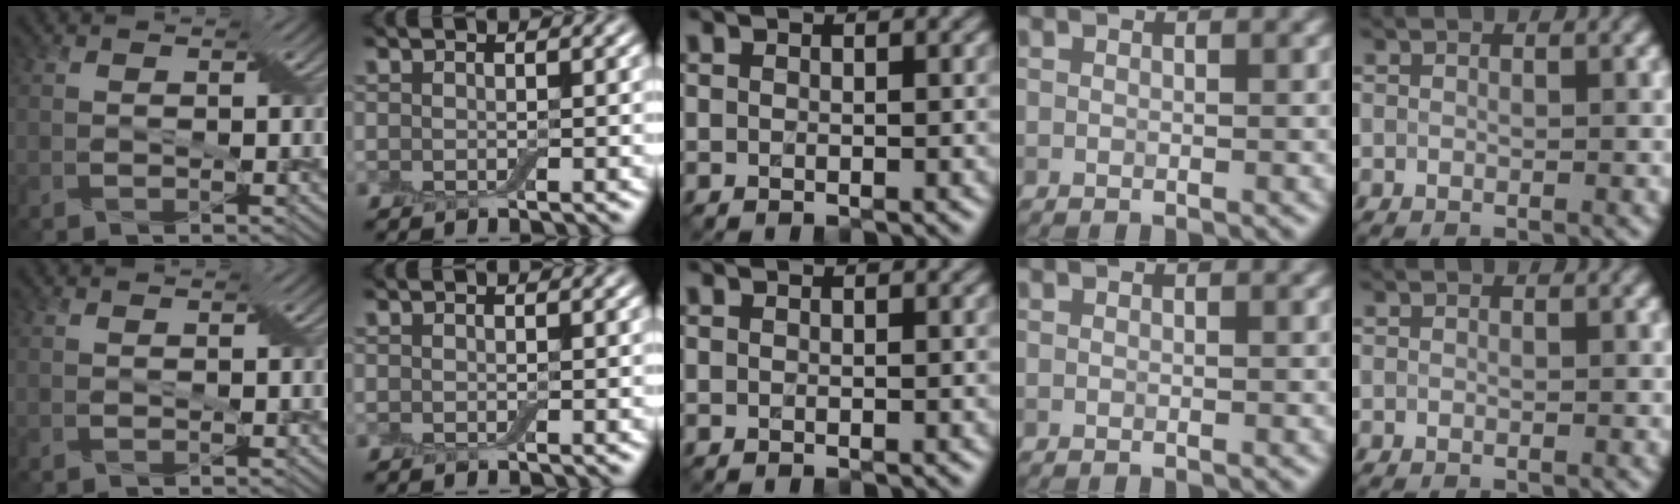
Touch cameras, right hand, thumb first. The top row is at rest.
{}